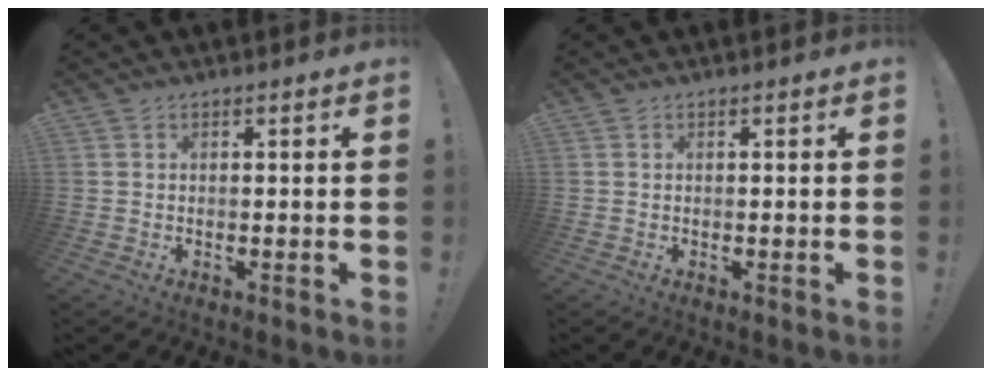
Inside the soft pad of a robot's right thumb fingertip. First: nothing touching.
{"total": 0.0}